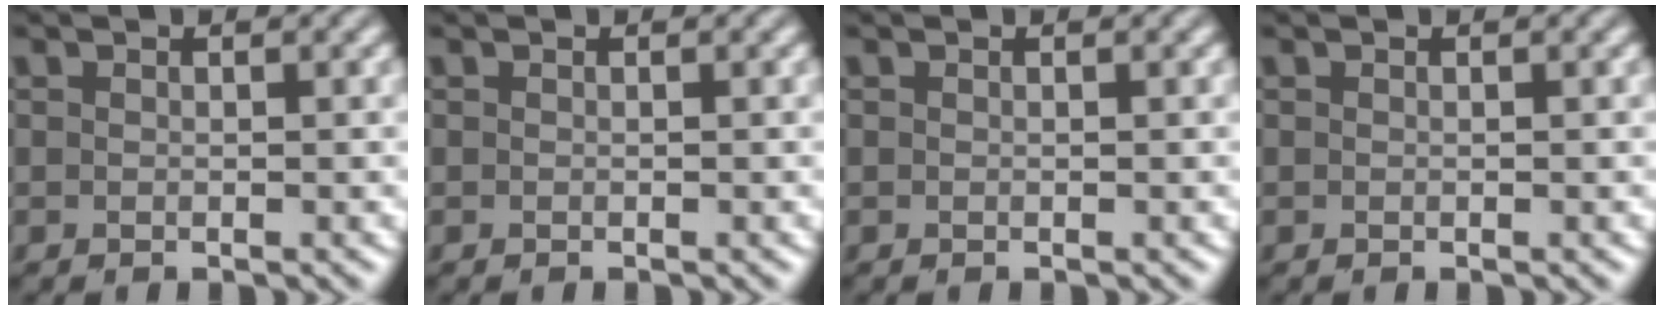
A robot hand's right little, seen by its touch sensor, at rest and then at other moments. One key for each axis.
{"total": 0.0}
{"total": 0.0}
{"total": 0.0}